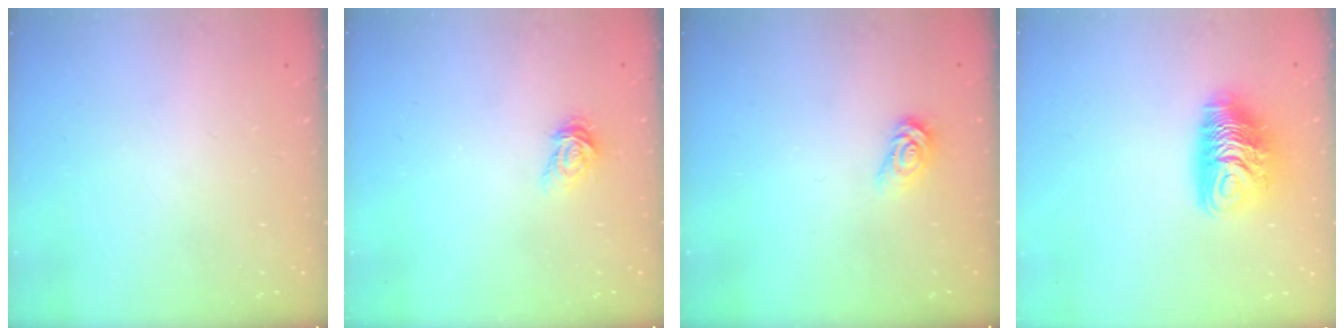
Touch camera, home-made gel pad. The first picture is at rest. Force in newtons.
{"total": 3.4, "press": 3.4, "slide": 0.4}
{"total": 3.5, "press": 3.5, "slide": 0.3}
{"total": 10.6, "press": 10.5, "slide": 1.0}